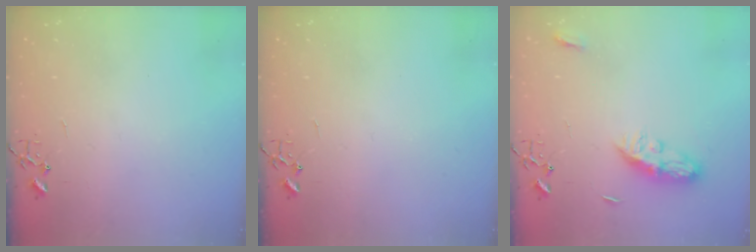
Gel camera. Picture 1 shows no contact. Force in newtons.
{"total": 0.0}
{"total": 8.0, "press": 8.0, "slide": 0.4}